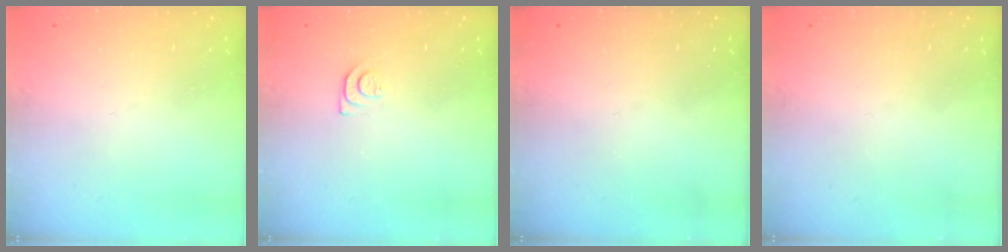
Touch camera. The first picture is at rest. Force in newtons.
{"total": 7.4, "press": 7.4, "slide": 0.5}
{"total": 0.0}
{"total": 1.8, "press": 1.7, "slide": 0.1}